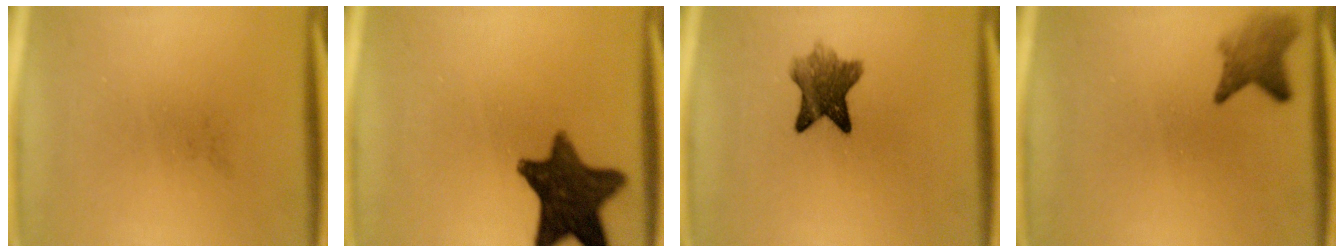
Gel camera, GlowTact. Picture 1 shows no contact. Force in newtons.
{"total": 12.8}
{"total": 6.8}
{"total": 3.4}